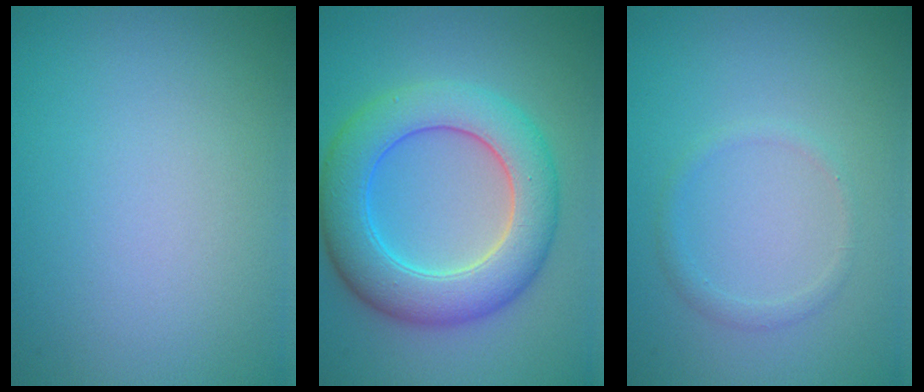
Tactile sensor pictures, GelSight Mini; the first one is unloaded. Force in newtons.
{"total": 7.9, "press": 7.8, "slide": 0.2}
{"total": 1.1, "press": 1.1, "slide": 0.0}